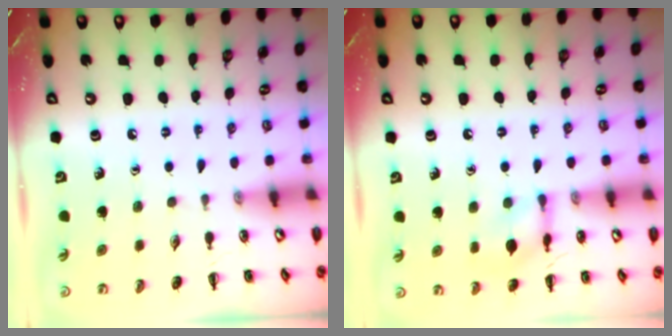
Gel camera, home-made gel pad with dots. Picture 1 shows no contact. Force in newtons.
{"total": 8.7, "press": 8.7, "slide": 0.5}